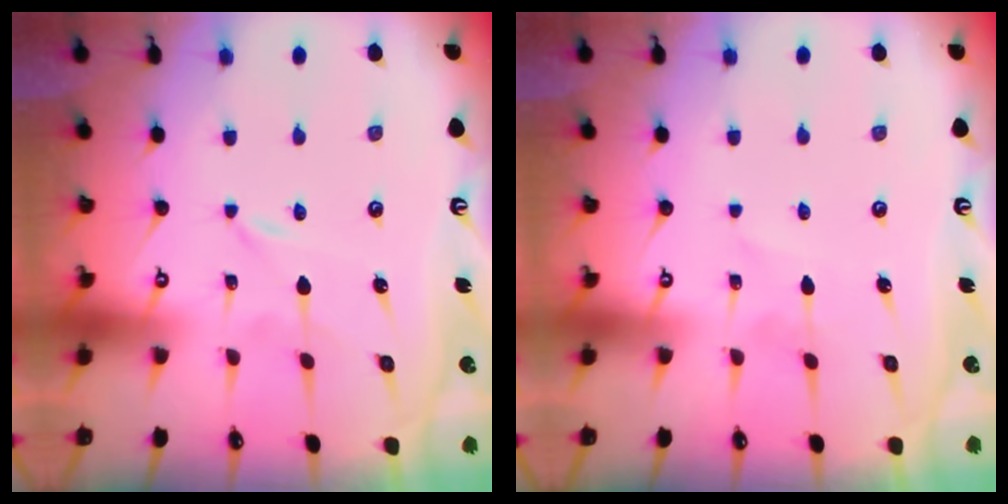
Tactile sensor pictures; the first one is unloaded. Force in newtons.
{"total": 1.5, "press": 1.5, "slide": 0.1}